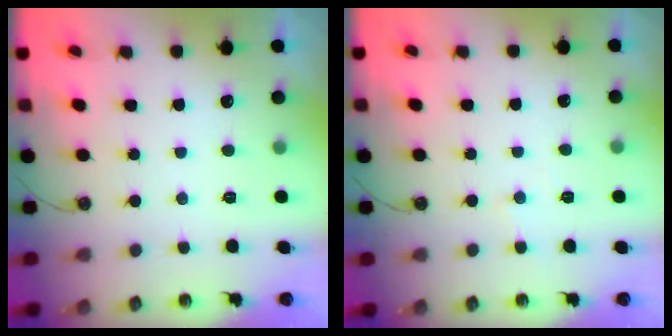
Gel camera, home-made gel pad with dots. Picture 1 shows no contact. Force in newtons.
{"total": 3.7, "press": 3.6, "slide": 0.6}